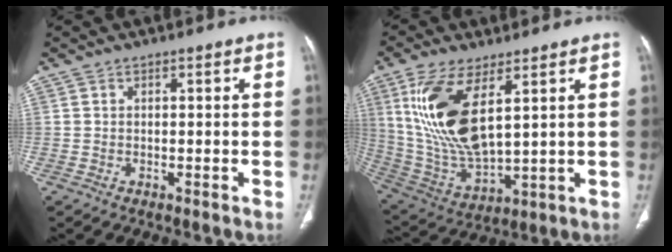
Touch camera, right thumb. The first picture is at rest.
{"total": 17.3, "force": [6.0, 7.1, 14.6], "torque": [-0.296, -0.029, 0.131]}